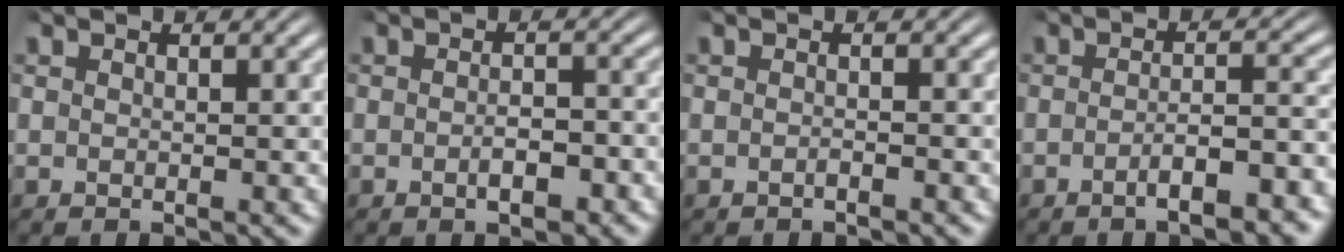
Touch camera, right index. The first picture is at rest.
{"total": 2.2, "force": [-1.4, 0.9, 1.5], "torque": [-0.018, 0.004, -0.026]}
{"total": 0.8, "force": [-0.8, -0.1, 0.1], "torque": [-0.003, 0.001, -0.014]}
{"total": 3.8, "force": [-3.0, 0.4, 2.3], "torque": [-0.032, -0.006, -0.048]}